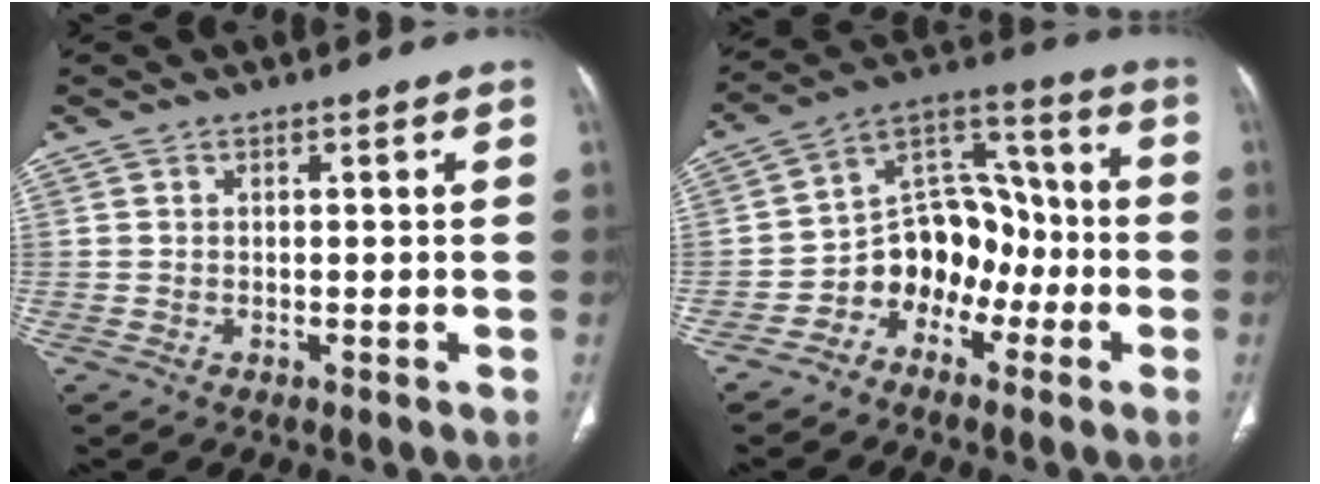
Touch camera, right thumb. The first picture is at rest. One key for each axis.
{"total": 12.3, "fx": -5.0, "fy": 9.5, "fz": 6.0, "tx": -0.043, "ty": 0.080, "tz": -0.098}